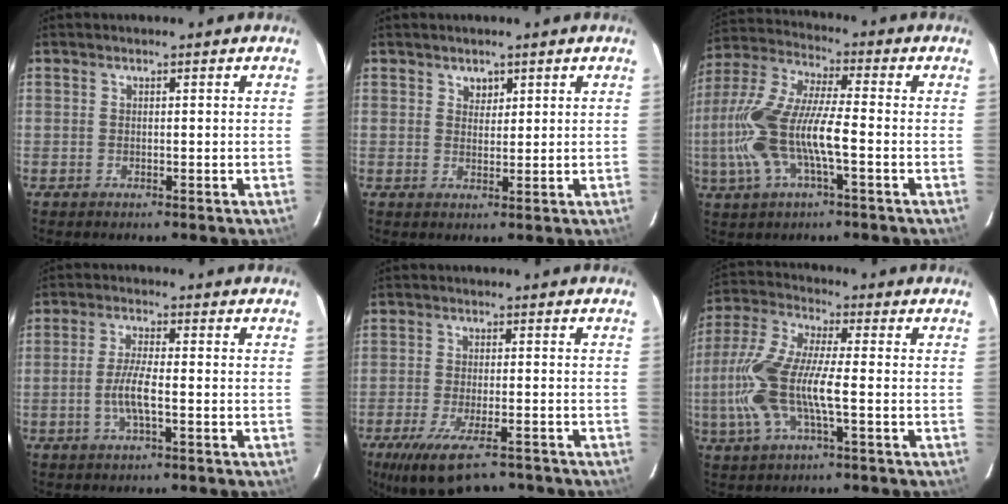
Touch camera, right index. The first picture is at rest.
{"total": 2.1, "force": [1.2, 1.6, 0.4], "torque": [0.000, 0.004, 0.020]}
{"total": 16.7, "force": [-3.7, 4.7, 15.6], "torque": [-0.321, -0.002, -0.073]}
{"total": 5.4, "force": [-1.5, 0.8, 5.1], "torque": [-0.103, -0.002, -0.030]}
{"total": 13.7, "force": [-10.1, 4.3, 8.3], "torque": [-0.171, -0.041, -0.164]}
{"total": 14.5, "force": [-2.8, 3.7, 13.8], "torque": [-0.293, -0.001, -0.056]}